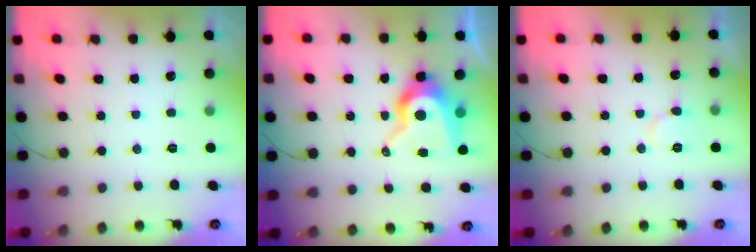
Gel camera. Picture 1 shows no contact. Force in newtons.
{"total": 12.3, "press": 12.3, "slide": 1.1}
{"total": 6.3, "press": 6.3, "slide": 0.6}